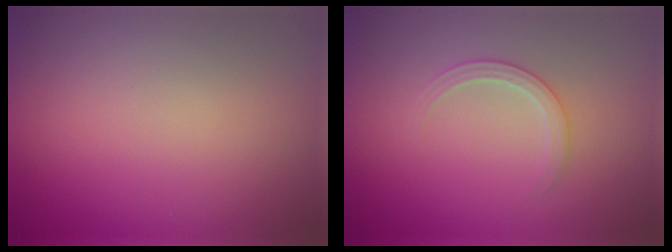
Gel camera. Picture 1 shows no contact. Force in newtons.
{"total": 1.9, "press": 1.9, "slide": 0.2}